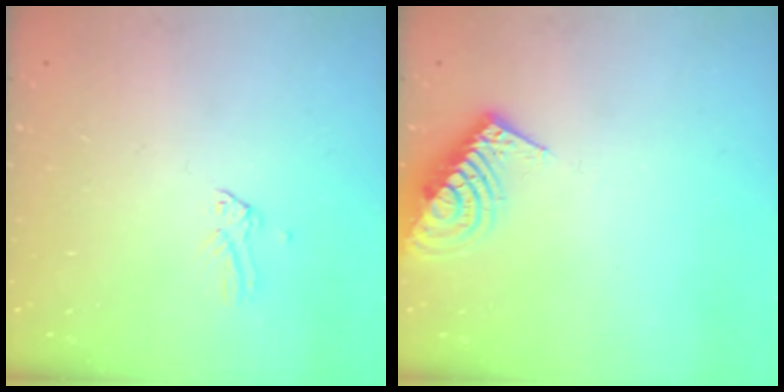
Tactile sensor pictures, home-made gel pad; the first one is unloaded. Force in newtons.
{"total": 14.6, "press": 14.6, "slide": 0.4}